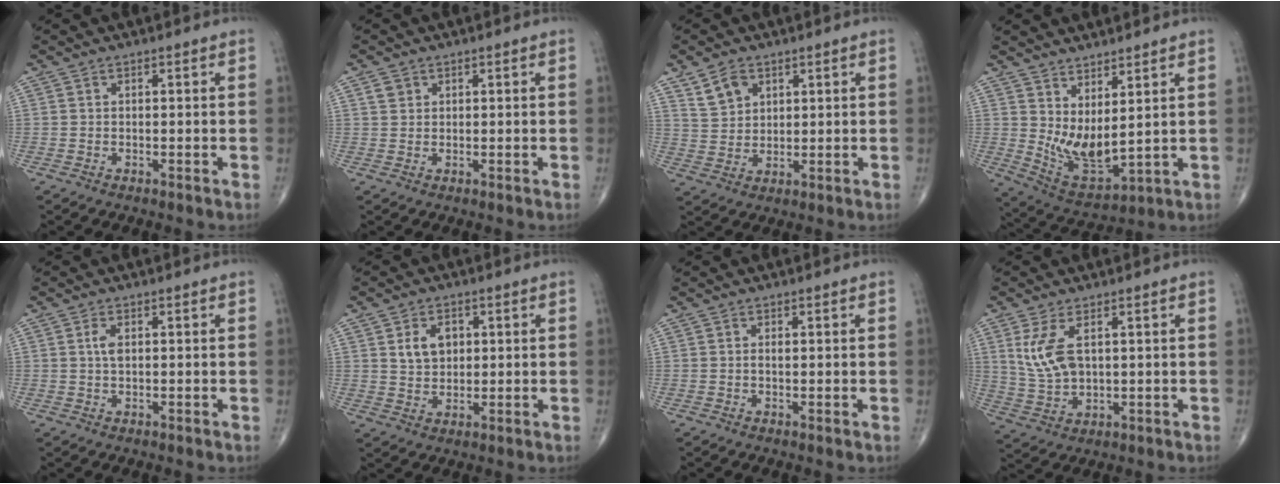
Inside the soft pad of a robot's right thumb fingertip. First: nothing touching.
{"total": 1.8, "force": [0.9, 1.5, 0.6], "torque": [-0.001, -0.002, 0.013]}
{"total": 5.8, "force": [3.3, 4.0, 2.5], "torque": [-0.031, -0.015, 0.068]}
{"total": 9.6, "force": [2.8, 3.7, 8.4], "torque": [-0.149, -0.042, 0.070]}
{"total": 2.1, "force": [0.4, 1.1, 1.8], "torque": [-0.036, 0.003, 0.007]}
{"total": 5.9, "force": [1.7, 4.3, 3.7], "torque": [-0.040, -0.009, 0.031]}
{"total": 1.0, "force": [0.1, 0.4, 0.9], "torque": [-0.017, -0.002, 0.001]}
{"total": 8.1, "force": [2.5, 4.1, 6.5], "torque": [-0.136, -0.008, 0.060]}